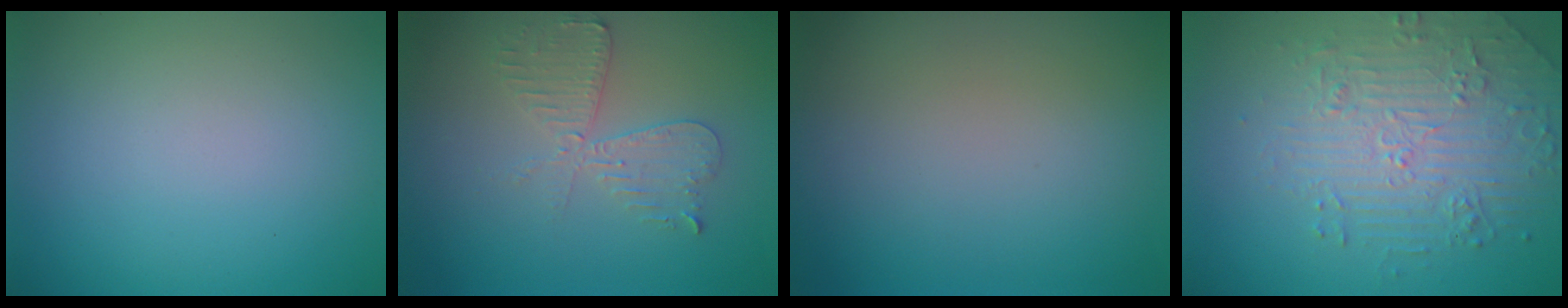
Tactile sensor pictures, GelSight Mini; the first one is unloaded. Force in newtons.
{"total": 2.6, "press": 2.5, "slide": 0.5}
{"total": 0.0}
{"total": 4.6, "press": 4.0, "slide": 2.3}